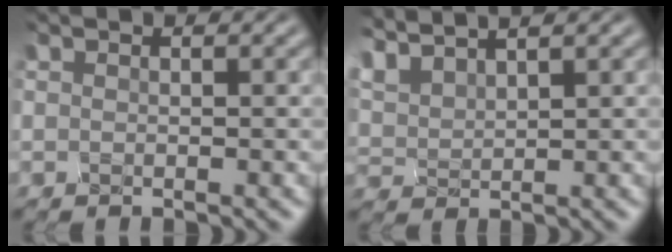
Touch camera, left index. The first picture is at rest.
{"total": 3.9, "force": [3.3, 0.7, 1.9], "torque": [-0.073, 0.014, 0.073]}